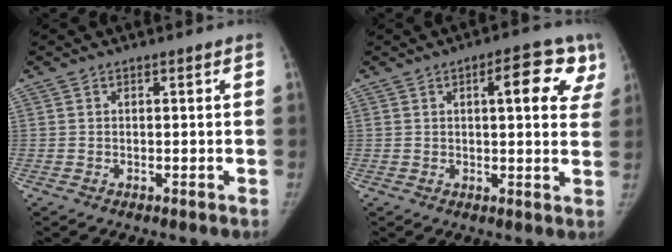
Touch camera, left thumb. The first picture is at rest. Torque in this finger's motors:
{"motor_torque": [0.62, 0.77, 0.37, 0.44, 0.17]}